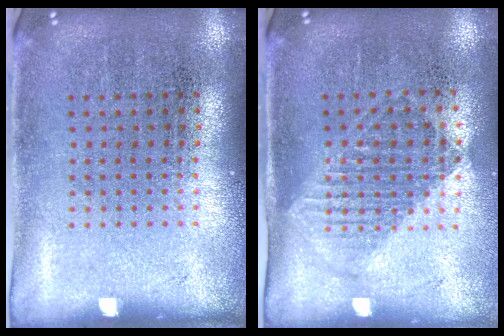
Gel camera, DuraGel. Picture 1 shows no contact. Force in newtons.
{"total": 1.2, "press": 1.1, "slide": 0.6}